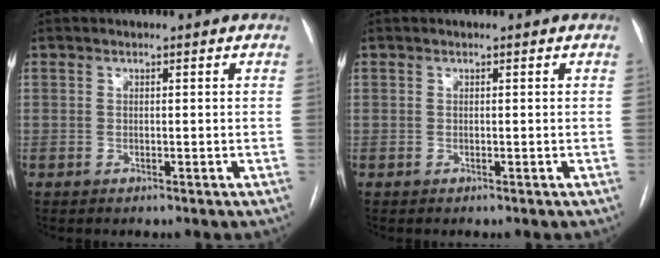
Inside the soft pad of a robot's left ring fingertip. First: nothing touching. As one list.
[{"total": 0.0}]